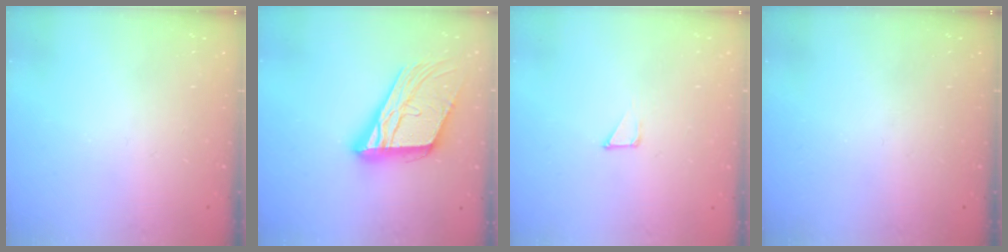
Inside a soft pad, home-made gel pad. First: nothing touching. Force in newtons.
{"total": 21.2, "press": 21.0, "slide": 2.9}
{"total": 1.6, "press": 1.6, "slide": 0.1}
{"total": 0.0}